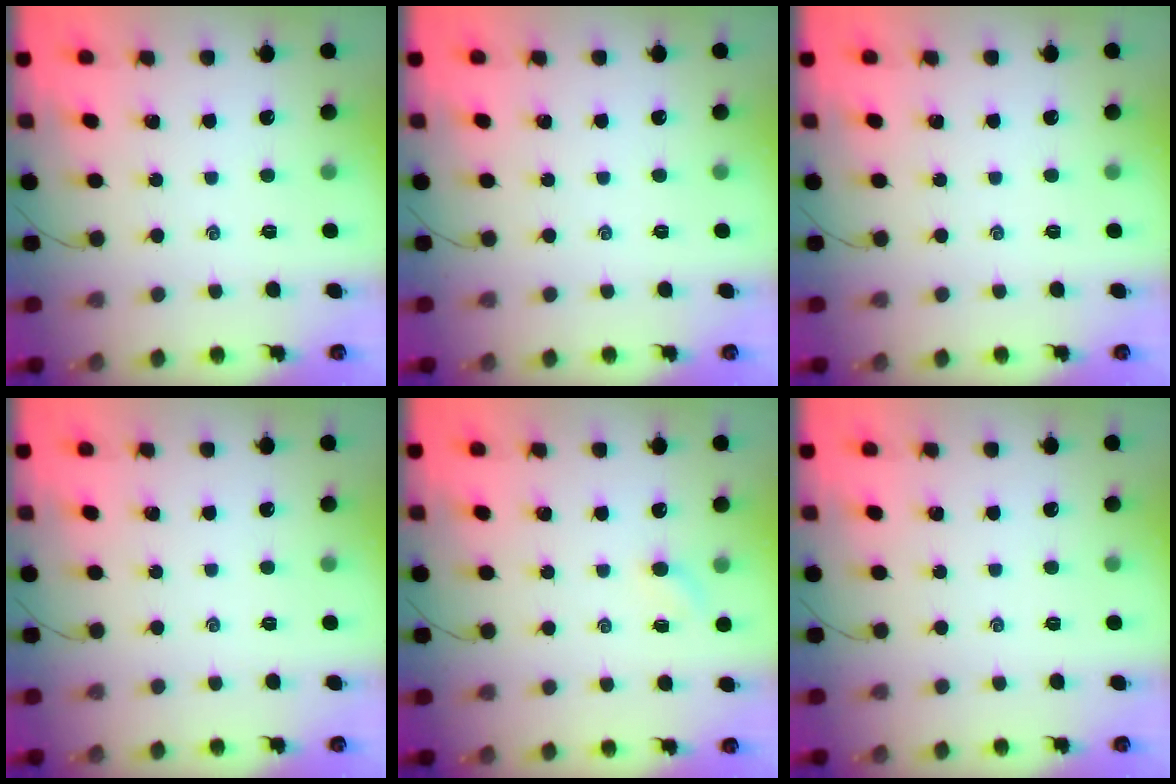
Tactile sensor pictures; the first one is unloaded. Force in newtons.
{"total": 0.0}
{"total": 0.0}
{"total": 0.0}
{"total": 2.4, "press": 2.3, "slide": 0.8}
{"total": 0.0}